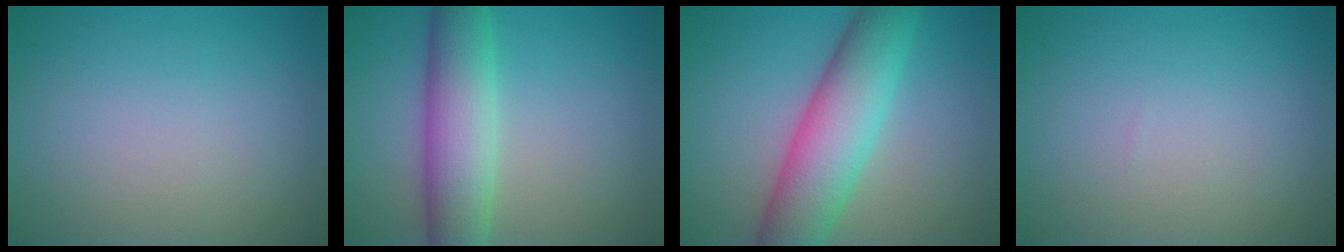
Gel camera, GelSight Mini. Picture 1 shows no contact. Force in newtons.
{"total": 6.6, "press": 6.6, "slide": 0.2}
{"total": 8.1, "press": 8.1, "slide": 0.1}
{"total": 0.0}